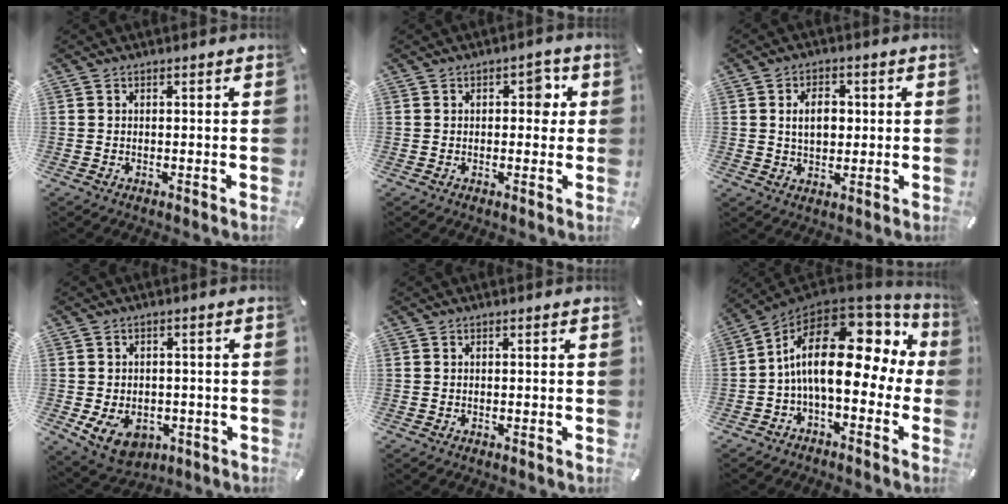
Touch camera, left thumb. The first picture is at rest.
{"total": 4.4, "force": [0.7, 2.5, 3.5], "torque": [-0.032, -0.003, 0.000]}
{"total": 6.3, "force": [0.8, 4.6, 4.3], "torque": [-0.066, 0.002, 0.008]}
{"total": 8.2, "force": [-2.7, 6.1, 4.8], "torque": [-0.093, 0.007, -0.048]}
{"total": 0.0}
{"total": 18.9, "force": [2.7, 8.8, 16.5], "torque": [-0.307, -0.029, 0.040]}